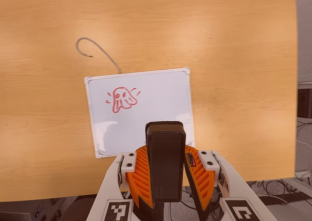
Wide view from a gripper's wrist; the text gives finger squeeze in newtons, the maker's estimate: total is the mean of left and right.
{"total": 7.9, "left": 6.6, "right": 9.3}